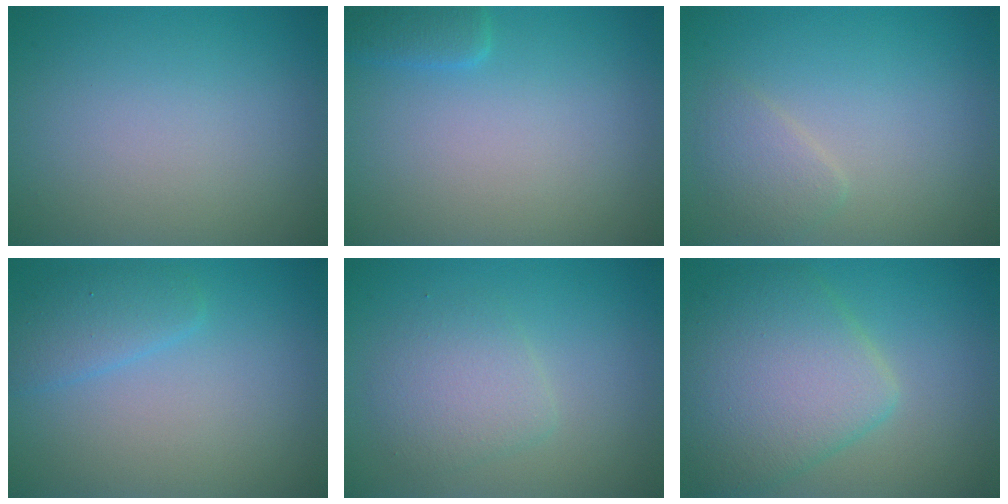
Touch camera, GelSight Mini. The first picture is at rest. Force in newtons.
{"total": 1.6, "press": 1.6, "slide": 0.1}
{"total": 1.8, "press": 1.8, "slide": 0.1}
{"total": 2.3, "press": 2.3, "slide": 0.2}
{"total": 2.7, "press": 2.7, "slide": 0.1}
{"total": 7.0, "press": 7.0, "slide": 0.3}